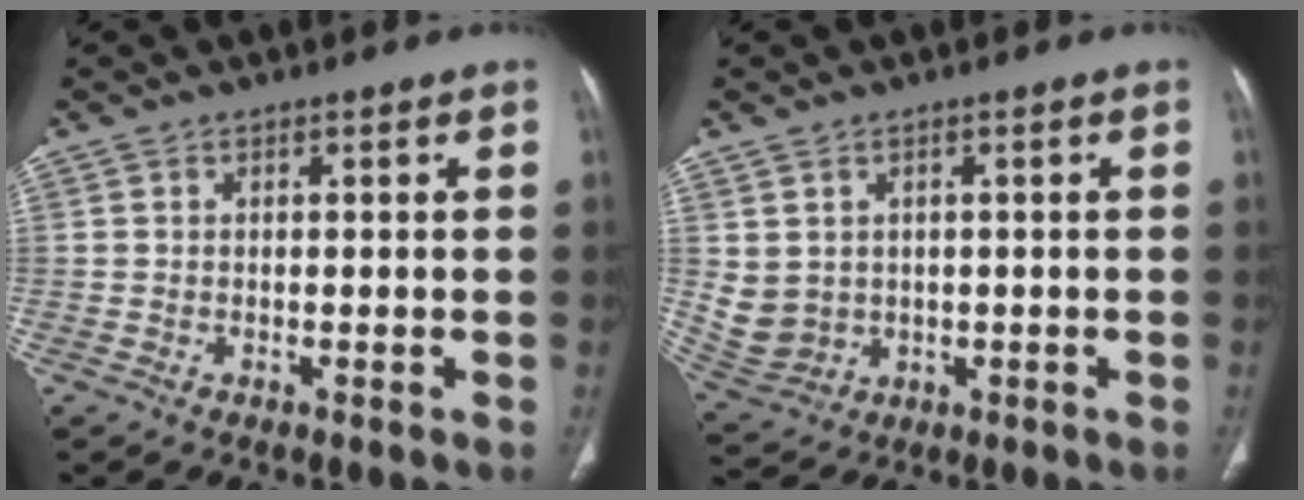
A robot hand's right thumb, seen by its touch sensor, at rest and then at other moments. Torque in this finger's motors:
{"motor_torque": [-0.34, 0.57, 0.46, 0.69, 0.15]}